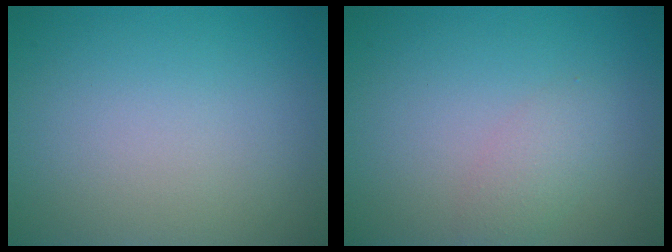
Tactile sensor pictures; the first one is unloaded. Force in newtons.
{"total": 1.7, "press": 1.7, "slide": 0.1}